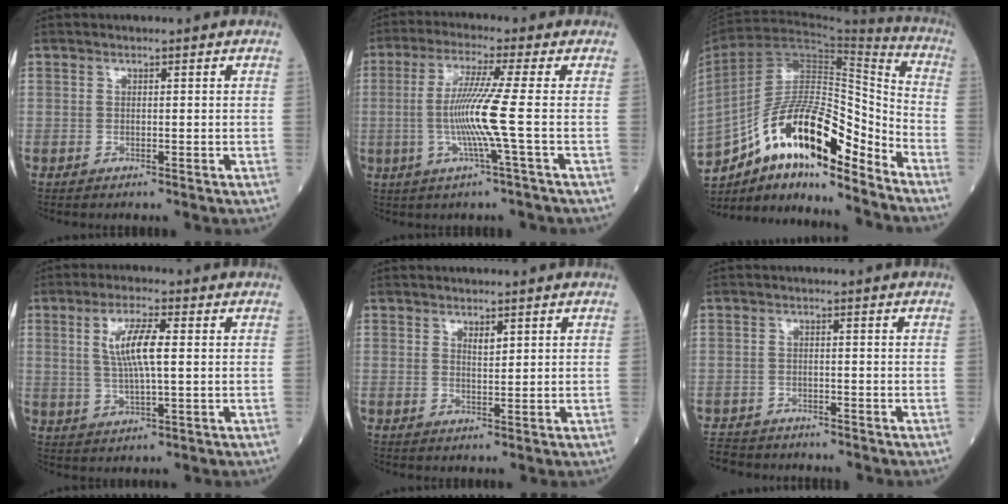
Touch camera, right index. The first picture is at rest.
{"total": 8.3, "force": [-0.9, -2.0, 8.0], "torque": [-0.165, -0.009, -0.020]}
{"total": 19.5, "force": [-12.2, 5.2, 14.2], "torque": [-0.278, 0.019, -0.215]}
{"total": 6.9, "force": [1.4, 1.0, 6.7], "torque": [-0.135, 0.005, 0.029]}
{"total": 1.4, "force": [1.0, 0.2, 1.0], "torque": [-0.019, -0.002, 0.018]}
{"total": 5.5, "force": [-5.1, 1.9, 0.5], "torque": [-0.010, -0.011, -0.087]}